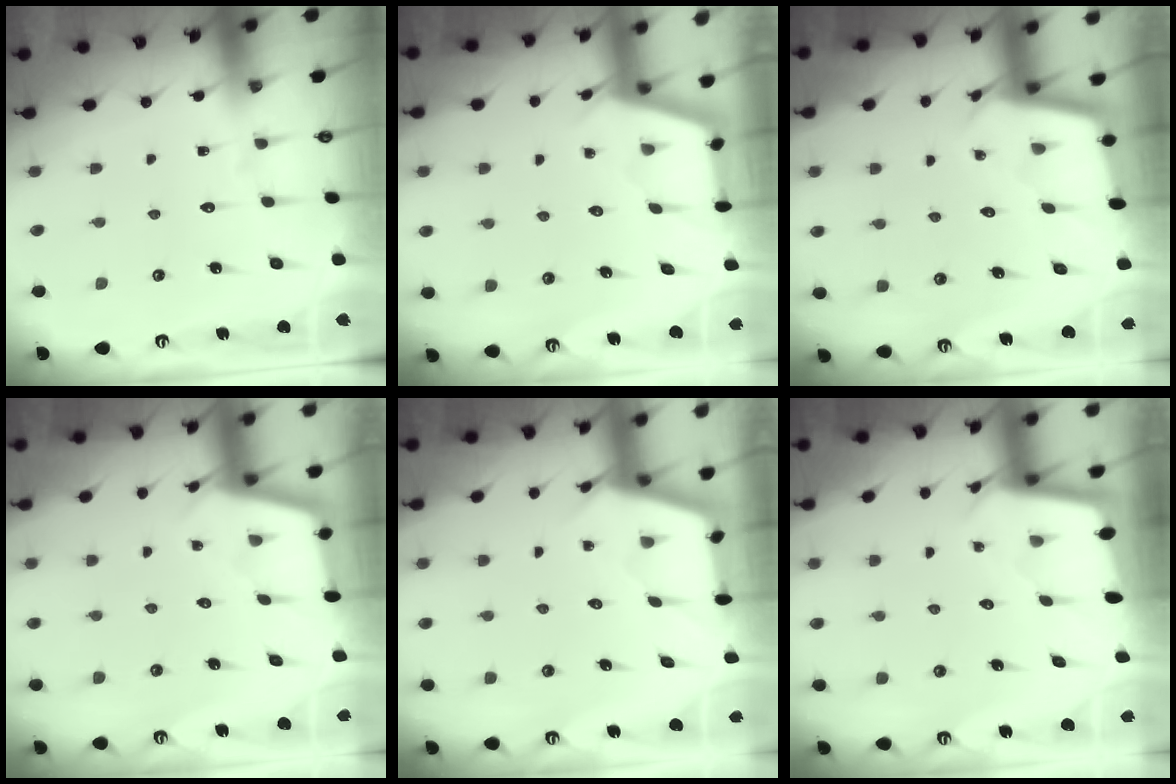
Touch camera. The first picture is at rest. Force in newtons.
{"total": 2.9, "press": 2.9, "slide": 0.3}
{"total": 2.2, "press": 2.2, "slide": 0.2}
{"total": 2.8, "press": 2.7, "slide": 0.3}
{"total": 2.7, "press": 2.7, "slide": 0.3}
{"total": 2.4, "press": 2.4, "slide": 0.1}